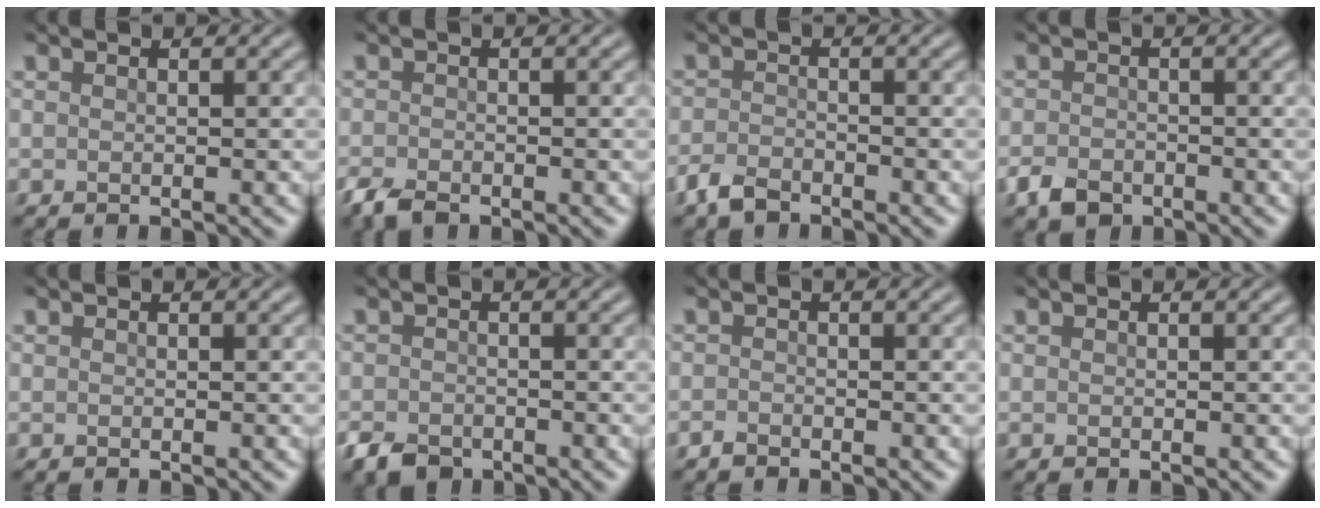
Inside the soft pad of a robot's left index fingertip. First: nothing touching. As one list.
[{"total": 2.3, "force": [-1.8, 0.9, 1.2], "torque": [-0.026, -0.006, -0.040]}, {"total": 2.4, "force": [-1.9, 1.0, 1.0], "torque": [-0.023, -0.001, -0.046]}, {"total": 2.6, "force": [-1.7, 1.6, 1.1], "torque": [-0.020, -0.003, -0.040]}, {"total": 0.0}, {"total": 2.6, "force": [-1.9, 1.4, 1.0], "torque": [-0.018, -0.005, -0.043]}, {"total": 0.7, "force": [-0.7, 0.2, 0.2], "torque": [-0.003, -0.001, -0.015]}, {"total": 0.0}]